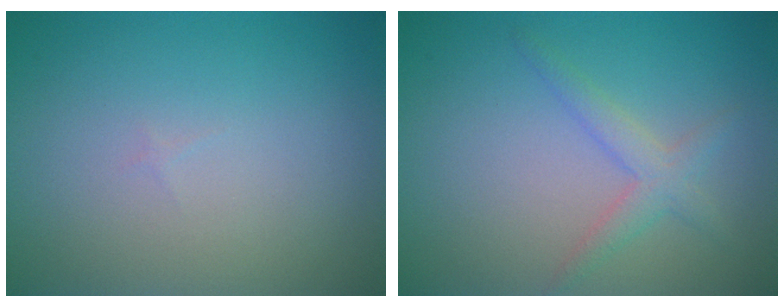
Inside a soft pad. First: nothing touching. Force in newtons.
{"total": 2.1, "press": 2.1, "slide": 0.1}